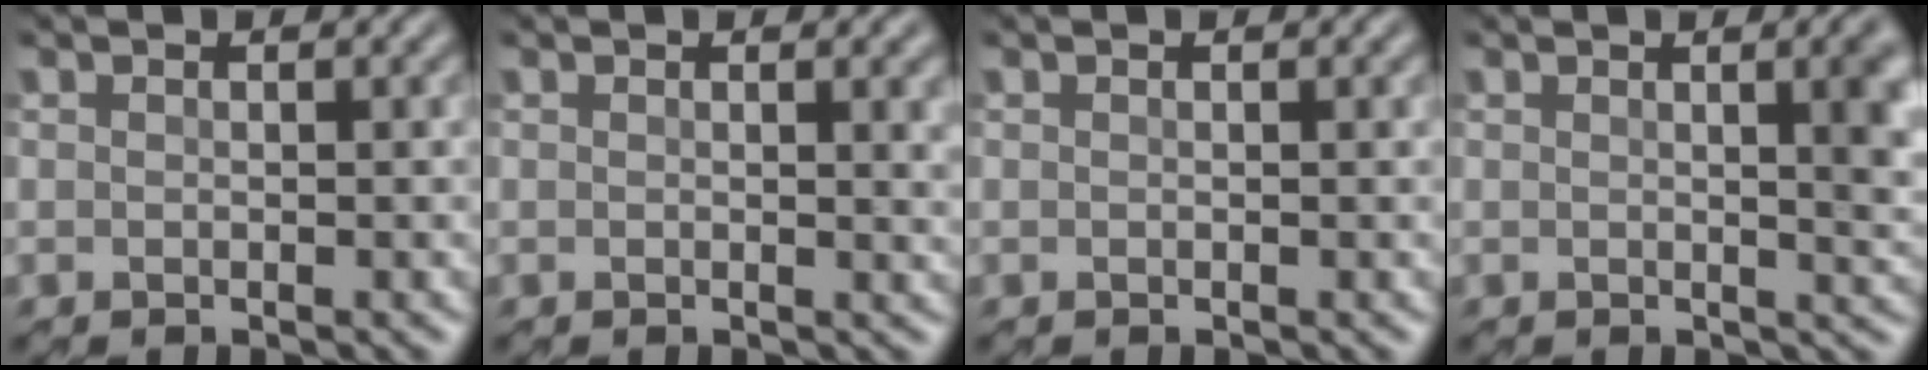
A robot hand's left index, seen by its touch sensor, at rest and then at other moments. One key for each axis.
{"total": 1.6, "fx": 0.6, "fy": 0.7, "fz": 1.3, "tx": -0.025, "ty": -0.001, "tz": 0.010}
{"total": 0.0}
{"total": 3.9, "fx": 0.6, "fy": 1.5, "fz": 3.6, "tx": -0.051, "ty": -0.002, "tz": 0.014}